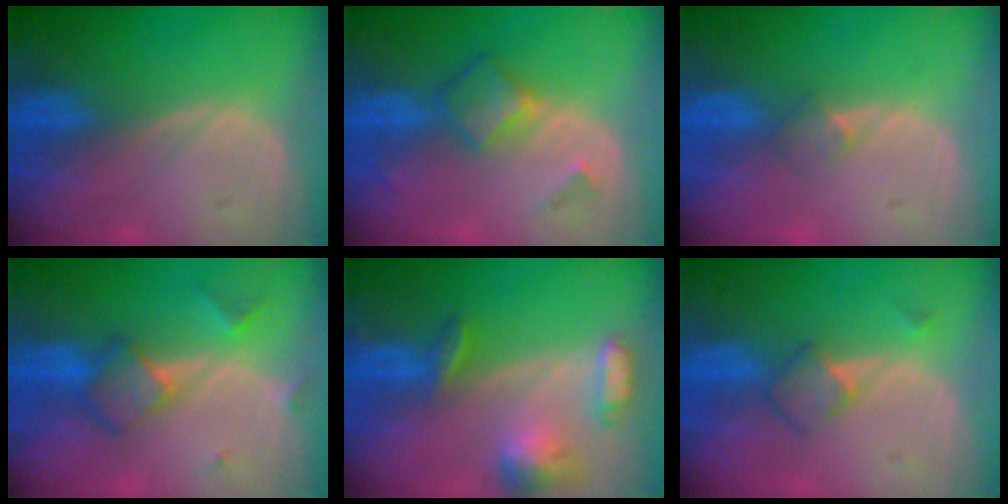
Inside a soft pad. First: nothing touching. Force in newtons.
{"total": 5.1, "press": 4.4, "slide": 2.6}
{"total": 2.0, "press": 1.6, "slide": 1.1}
{"total": 5.6, "press": 5.4, "slide": 1.2}
{"total": 6.8, "press": 6.4, "slide": 2.3}
{"total": 3.6, "press": 3.3, "slide": 1.2}